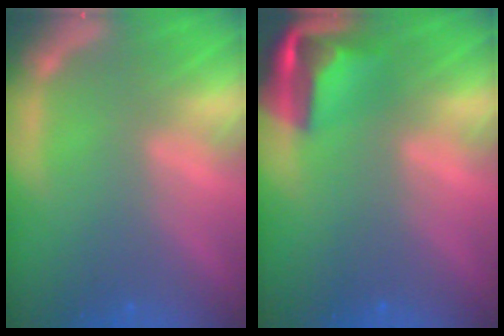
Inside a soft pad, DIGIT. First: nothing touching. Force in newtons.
{"total": 5.9}